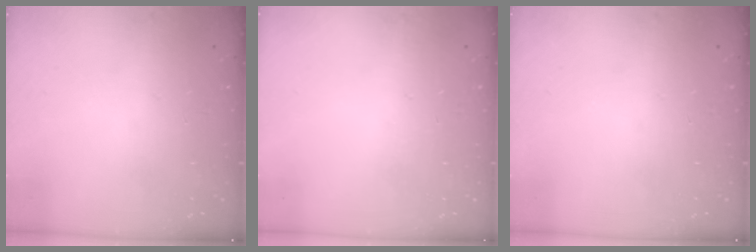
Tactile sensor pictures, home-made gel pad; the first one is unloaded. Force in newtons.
{"total": 0.0}
{"total": 0.0}